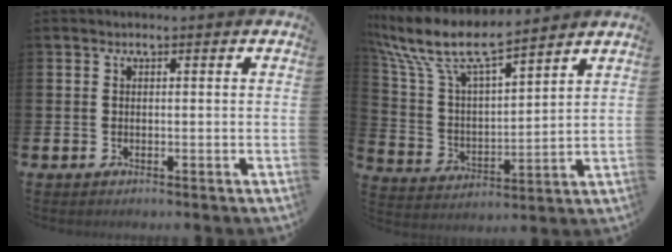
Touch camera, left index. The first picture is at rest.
{"total": 10.0, "force": [8.4, 2.6, 4.7], "torque": [-0.130, -0.044, 0.146]}